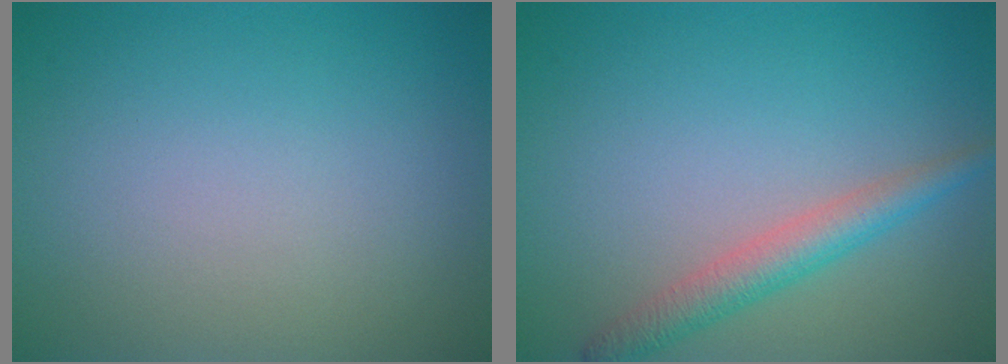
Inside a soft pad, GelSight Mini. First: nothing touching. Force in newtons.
{"total": 2.9, "press": 2.9, "slide": 0.1}